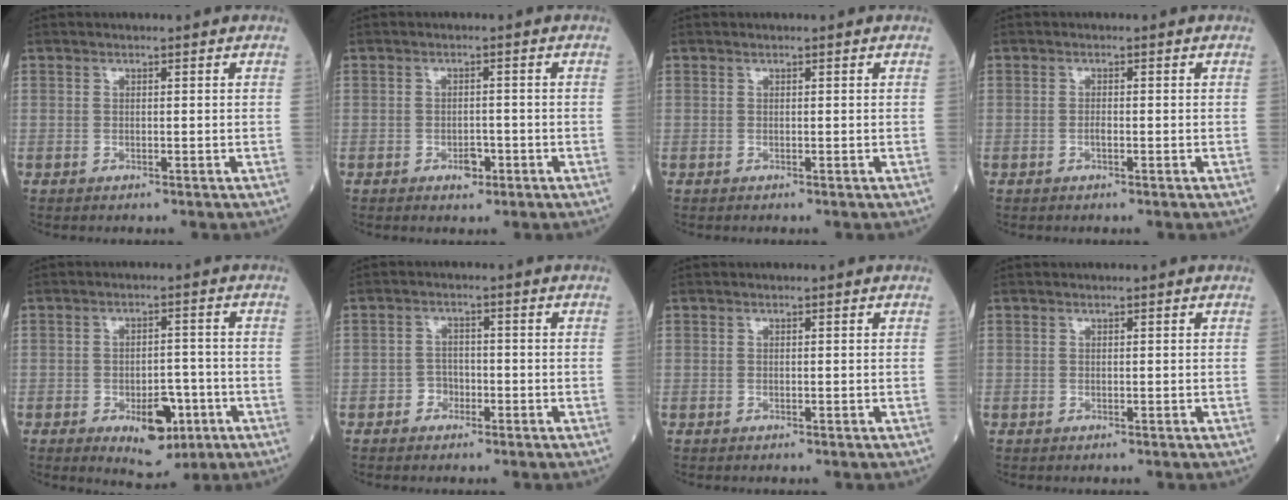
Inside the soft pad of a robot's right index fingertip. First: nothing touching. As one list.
[{"total": 2.1, "force": [-1.1, 1.3, 1.3], "torque": [-0.018, 0.004, -0.010]}, {"total": 0.0}, {"total": 0.7, "force": [-0.3, 0.1, 0.6], "torque": [-0.013, 0.001, -0.006]}, {"total": 7.4, "force": [-3.2, 3.5, 5.7], "torque": [-0.078, -0.002, -0.038]}, {"total": 2.4, "force": [-1.3, 1.9, 0.7], "torque": [-0.005, 0.011, -0.026]}, {"total": 0.0}, {"total": 0.0}]